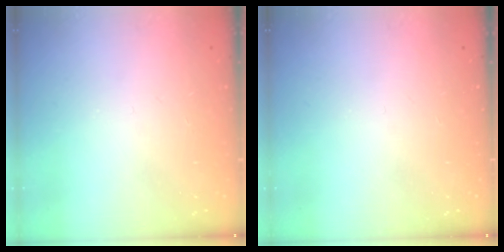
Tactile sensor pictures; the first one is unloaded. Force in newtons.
{"total": 0.0}